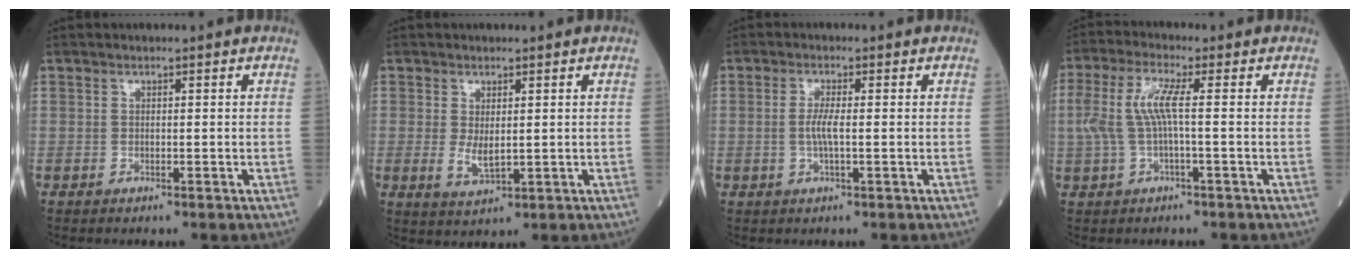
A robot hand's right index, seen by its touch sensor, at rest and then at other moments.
{"total": 3.1, "force": [0.1, 1.3, 2.8], "torque": [-0.051, -0.009, 0.010]}
{"total": 2.7, "force": [-0.3, 0.1, 2.7], "torque": [-0.059, -0.001, -0.007]}
{"total": 5.5, "force": [0.2, 0.8, 5.4], "torque": [-0.129, 0.018, 0.004]}